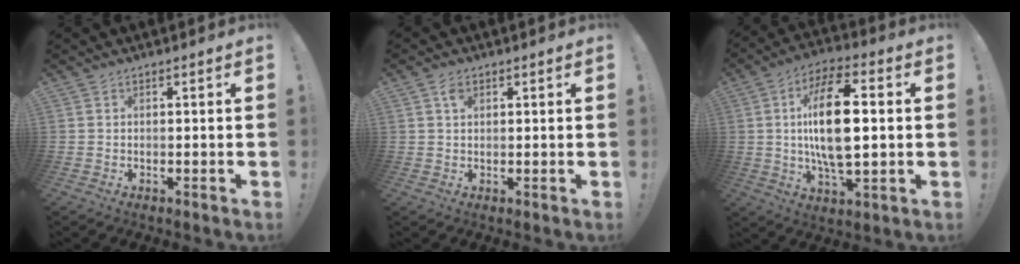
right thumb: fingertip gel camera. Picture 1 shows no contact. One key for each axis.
{"total": 3.1, "fx": 1.6, "fy": 1.8, "fz": 1.8, "tx": -0.025, "ty": -0.004, "tz": 0.026}
{"total": 18.9, "fx": 1.7, "fy": 8.7, "fz": 16.7, "tx": -0.308, "ty": 0.005, "tz": 0.019}